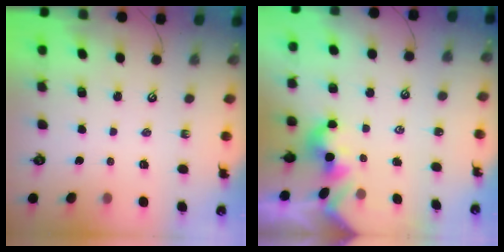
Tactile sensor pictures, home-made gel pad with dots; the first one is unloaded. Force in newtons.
{"total": 2.0, "press": 2.0, "slide": 0.4}